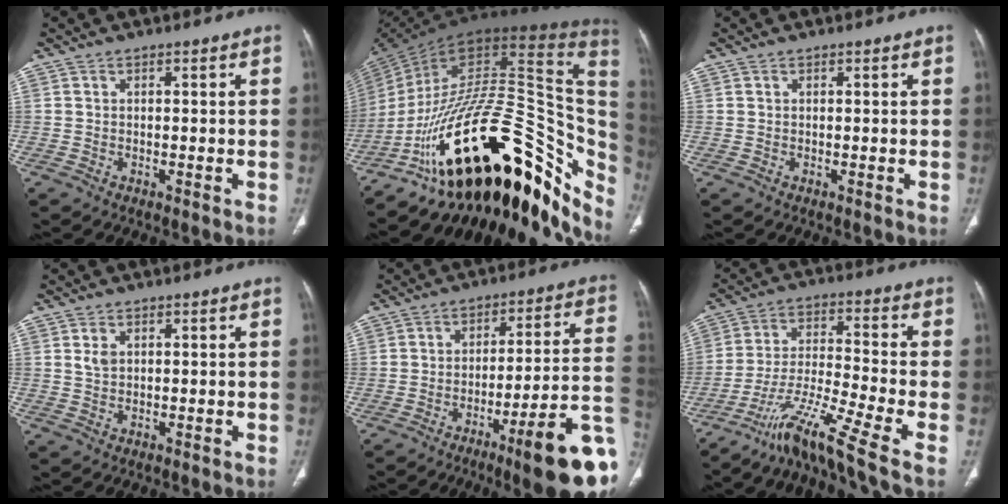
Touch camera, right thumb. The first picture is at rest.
{"total": 42.5, "force": [-13.6, 20.4, 34.7], "torque": [-0.408, 0.082, -0.195]}
{"total": 0.0}
{"total": 2.2, "force": [0.8, 1.5, 1.4], "torque": [-0.026, 0.000, 0.020]}
{"total": 19.6, "force": [-8.4, 2.8, 17.5], "torque": [-0.184, 0.046, -0.117]}
{"total": 14.0, "force": [-8.9, -0.2, 10.7], "torque": [-0.227, 0.047, -0.159]}